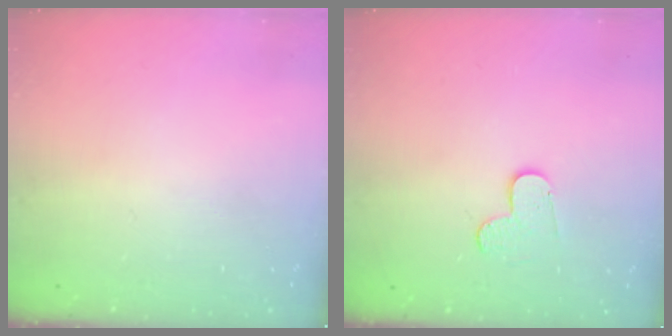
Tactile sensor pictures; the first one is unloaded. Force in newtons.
{"total": 4.1, "press": 4.1, "slide": 0.3}